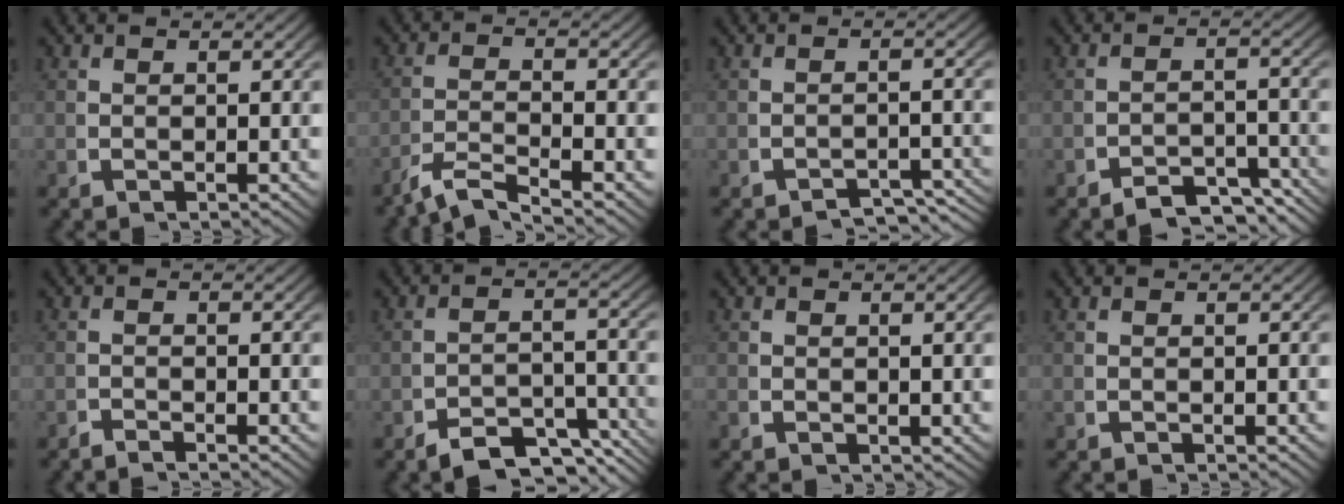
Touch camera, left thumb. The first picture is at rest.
{"total": 4.4, "force": [-3.5, 1.5, 2.2], "torque": [-0.040, -0.010, -0.064]}
{"total": 3.4, "force": [-3.0, 1.0, 1.4], "torque": [-0.013, -0.009, -0.045]}
{"total": 5.4, "force": [-4.4, 2.1, 2.3], "torque": [-0.024, -0.018, -0.071]}
{"total": 1.2, "force": [-1.2, -0.1, 0.0], "torque": [0.007, -0.005, -0.027]}
{"total": 6.2, "force": [-4.8, 2.6, 2.9], "torque": [-0.038, -0.022, -0.077]}
{"total": 0.6, "force": [0.1, 0.6, 0.2], "torque": [-0.008, -0.008, 0.007]}
{"total": 0.0}